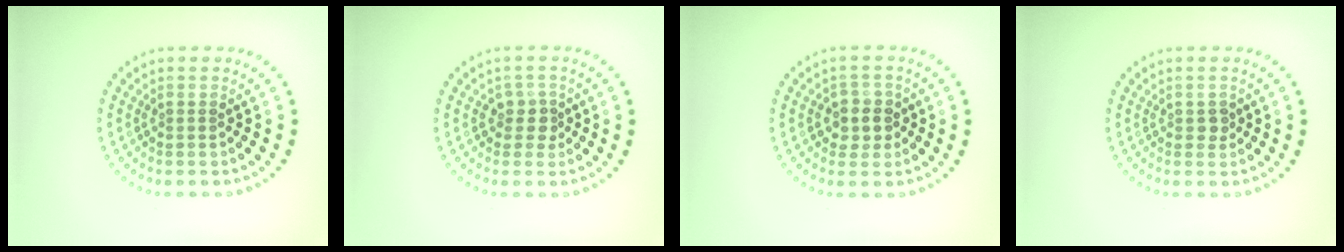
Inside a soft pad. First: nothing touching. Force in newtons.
{"total": 1.8, "press": 1.5, "slide": 1.1}
{"total": 2.5, "press": 2.2, "slide": 1.1}
{"total": 0.8, "press": 0.8, "slide": 0.2}